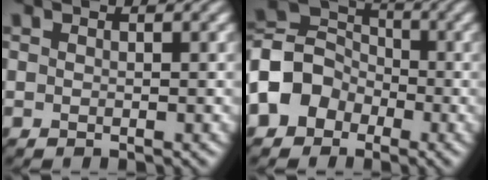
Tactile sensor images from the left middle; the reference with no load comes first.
{"total": 5.8, "force": [-2.3, 4.8, 2.3], "torque": [-0.041, 0.010, -0.064]}